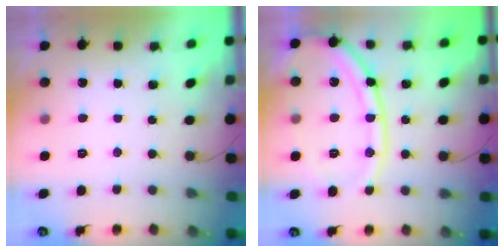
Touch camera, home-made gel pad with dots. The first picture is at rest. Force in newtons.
{"total": 16.4, "press": 16.4, "slide": 1.6}